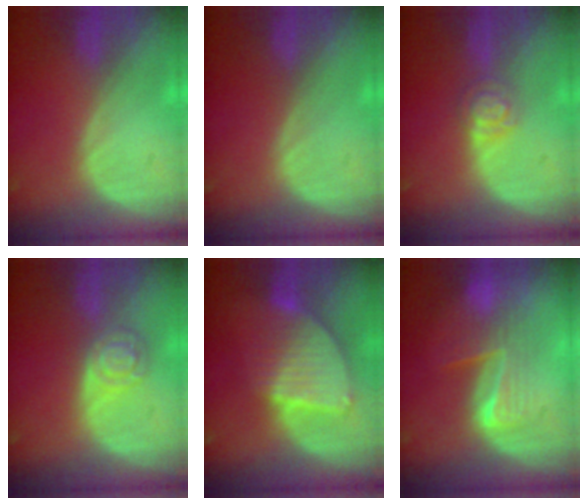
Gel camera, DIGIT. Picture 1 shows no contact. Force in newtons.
{"total": 0.0}
{"total": 4.0, "press": 3.6, "slide": 1.8}
{"total": 5.1, "press": 4.4, "slide": 2.5}
{"total": 8.6, "press": 7.5, "slide": 4.2}
{"total": 6.5, "press": 6.3, "slide": 1.2}